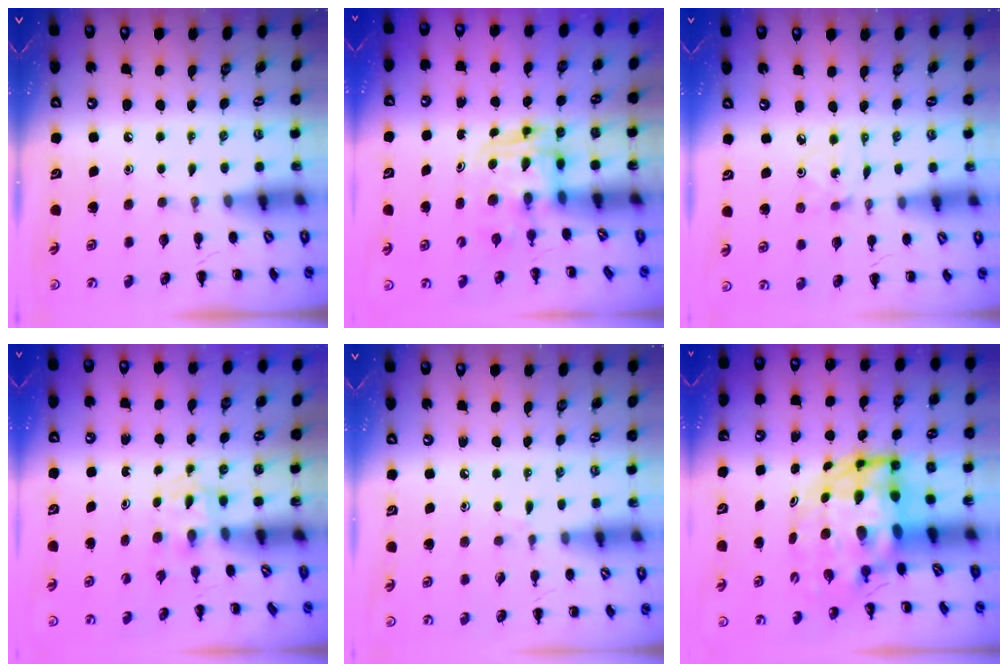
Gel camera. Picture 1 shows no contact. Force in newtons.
{"total": 2.7, "press": 2.7, "slide": 0.2}
{"total": 0.8, "press": 0.8, "slide": 0.2}
{"total": 2.4, "press": 2.2, "slide": 1.0}
{"total": 3.9, "press": 3.5, "slide": 1.7}
{"total": 9.1, "press": 8.8, "slide": 2.5}